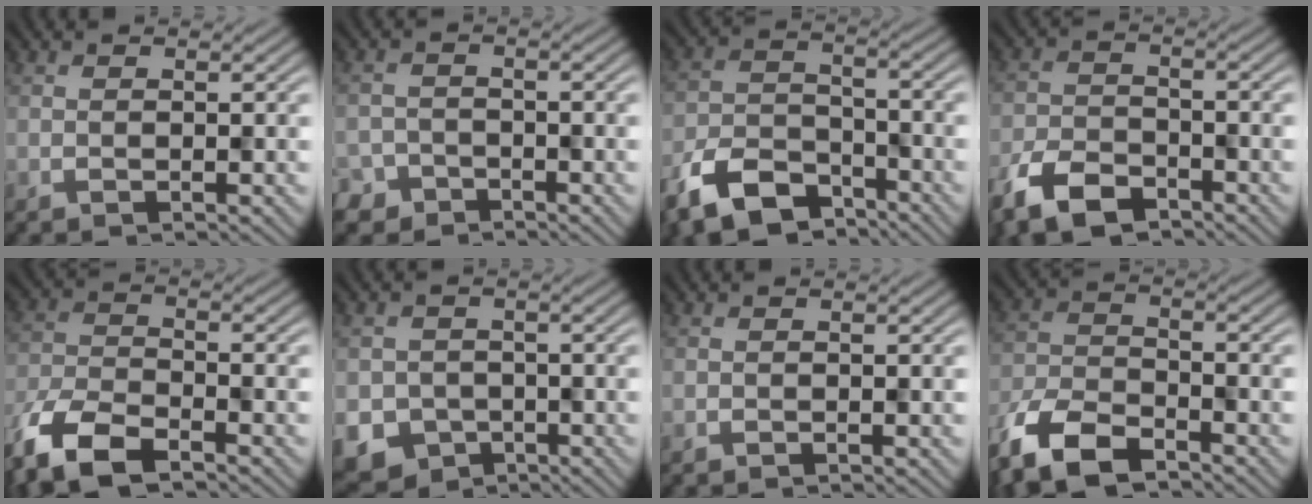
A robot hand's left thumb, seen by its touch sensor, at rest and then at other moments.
{"total": 3.4, "force": [-2.7, 2.0, -0.3], "torque": [0.014, 0.002, -0.050]}
{"total": 9.5, "force": [-7.1, 4.7, 4.3], "torque": [-0.089, -0.016, -0.139]}
{"total": 7.6, "force": [-5.7, 3.6, 3.5], "torque": [-0.066, -0.014, -0.117]}
{"total": 8.6, "force": [-6.2, 3.7, 4.8], "torque": [-0.103, -0.019, -0.129]}
{"total": 6.7, "force": [-3.1, 5.8, 1.4], "torque": [-0.037, -0.029, -0.049]}
{"total": 0.0}
{"total": 9.5, "force": [-7.2, 4.0, 4.7], "torque": [-0.100, -0.015, -0.149]}